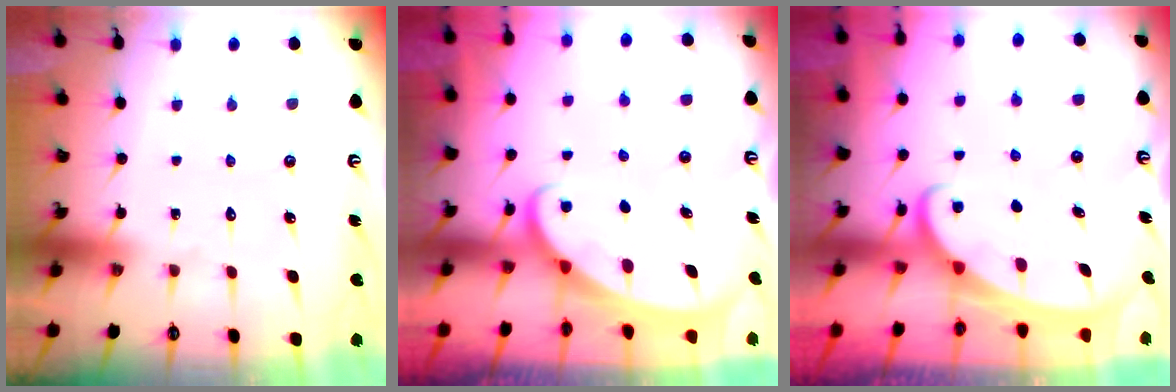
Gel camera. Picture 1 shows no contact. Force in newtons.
{"total": 2.0, "press": 2.0, "slide": 0.1}
{"total": 1.9, "press": 1.9, "slide": 0.3}